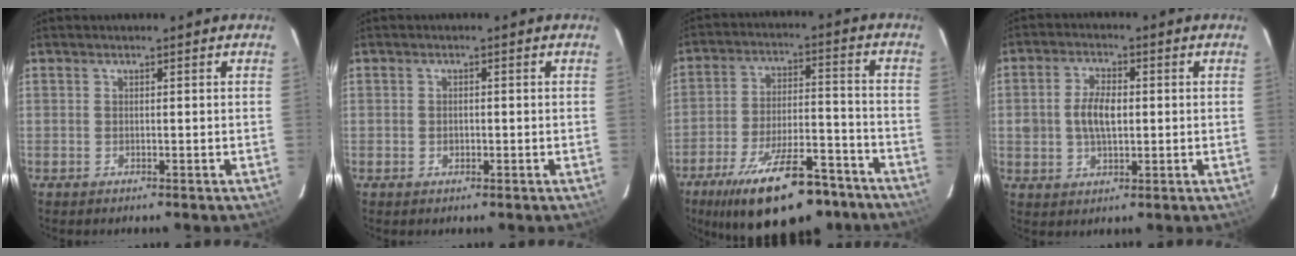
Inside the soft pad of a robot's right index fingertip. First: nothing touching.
{"total": 1.3, "force": [-0.3, 1.1, 0.5], "torque": [-0.009, 0.002, -0.005]}
{"total": 21.9, "force": [-15.6, 8.0, 13.1], "torque": [-0.229, -0.012, -0.226]}
{"total": 6.6, "force": [0.2, 3.8, 5.3], "torque": [-0.103, 0.007, 0.007]}